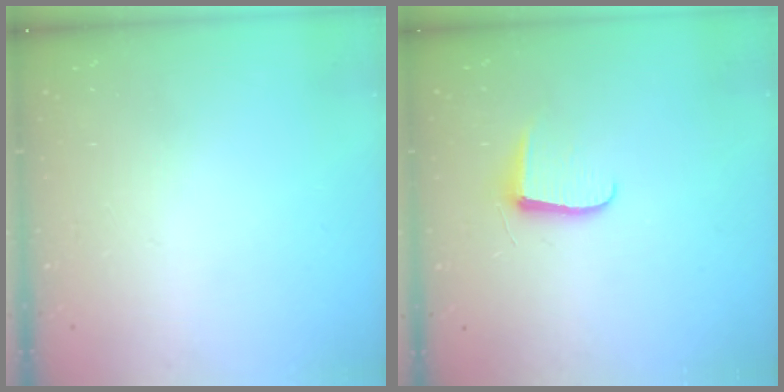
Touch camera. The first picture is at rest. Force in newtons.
{"total": 6.2, "press": 6.2, "slide": 0.7}